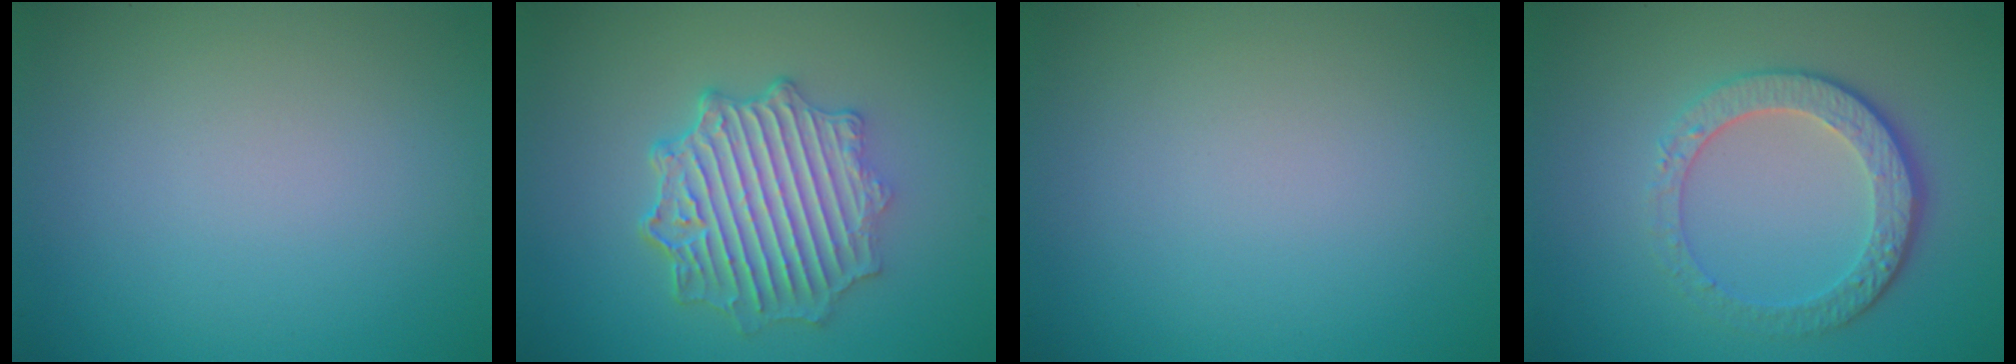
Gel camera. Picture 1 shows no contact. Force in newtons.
{"total": 6.4, "press": 5.3, "slide": 3.5}
{"total": 0.0}
{"total": 4.7, "press": 3.4, "slide": 3.3}